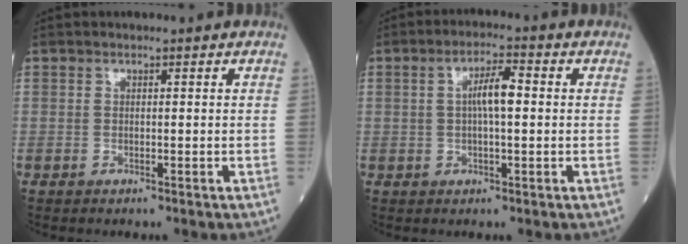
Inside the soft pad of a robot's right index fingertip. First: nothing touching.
{"total": 4.9, "force": [0.5, 1.0, 4.8], "torque": [-0.086, 0.012, 0.007]}